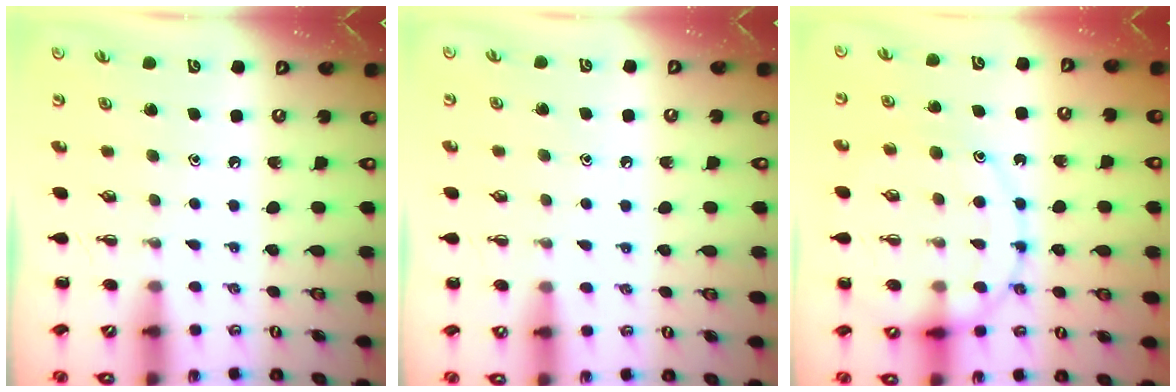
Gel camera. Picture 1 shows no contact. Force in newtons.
{"total": 6.2, "press": 5.8, "slide": 2.3}
{"total": 14.9, "press": 14.8, "slide": 1.8}